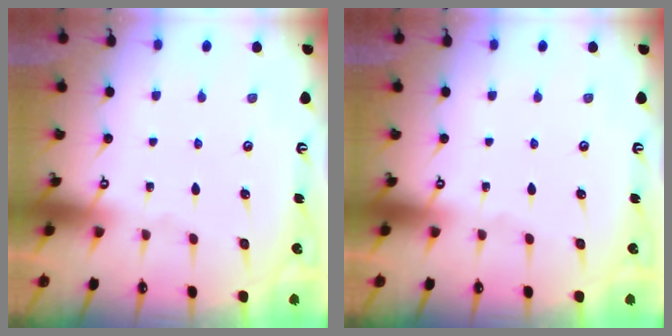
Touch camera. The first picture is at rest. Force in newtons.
{"total": 0.0}